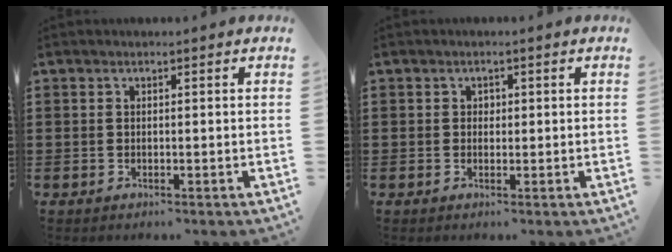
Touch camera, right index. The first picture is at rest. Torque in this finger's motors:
{"motor_torque": [0.42, -0.08, 0.00, 0.00]}